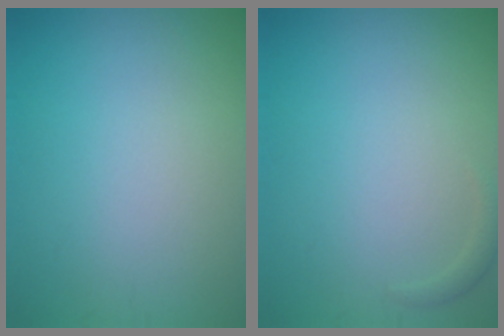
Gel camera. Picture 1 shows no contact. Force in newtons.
{"total": 0.7, "press": 0.7, "slide": 0.1}